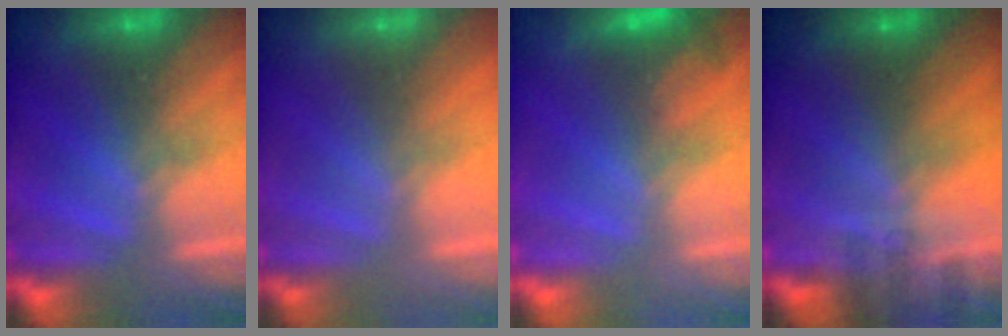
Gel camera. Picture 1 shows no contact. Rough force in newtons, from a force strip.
{"total": 2.9}
{"total": 7.4}
{"total": 7.4}